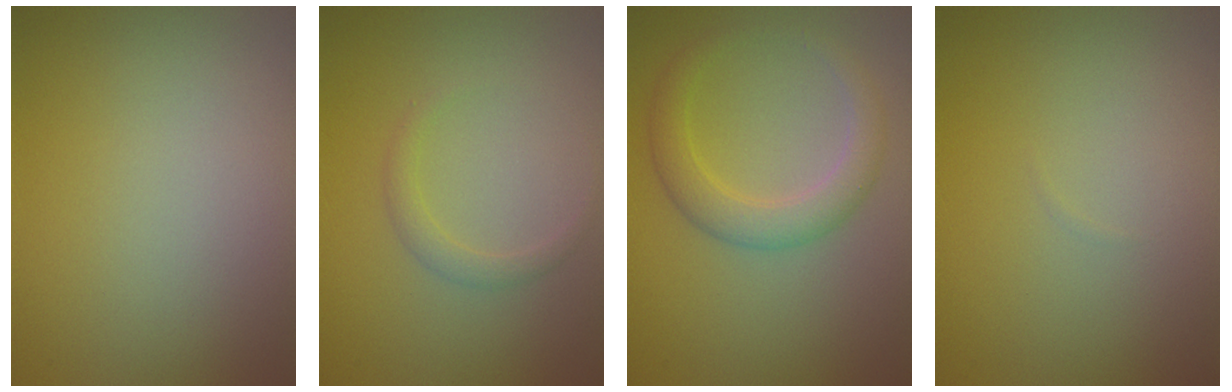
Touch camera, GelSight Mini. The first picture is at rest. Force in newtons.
{"total": 1.2, "press": 1.1, "slide": 0.2}
{"total": 3.1, "press": 3.1, "slide": 0.1}
{"total": 0.0}